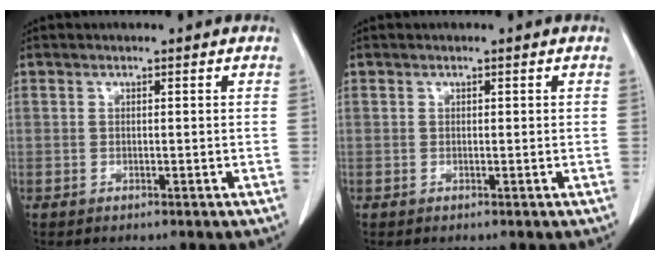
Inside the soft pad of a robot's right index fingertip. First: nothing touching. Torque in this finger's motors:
{"motor_torque": [-0.28, 0.01, -0.02, -0.01]}